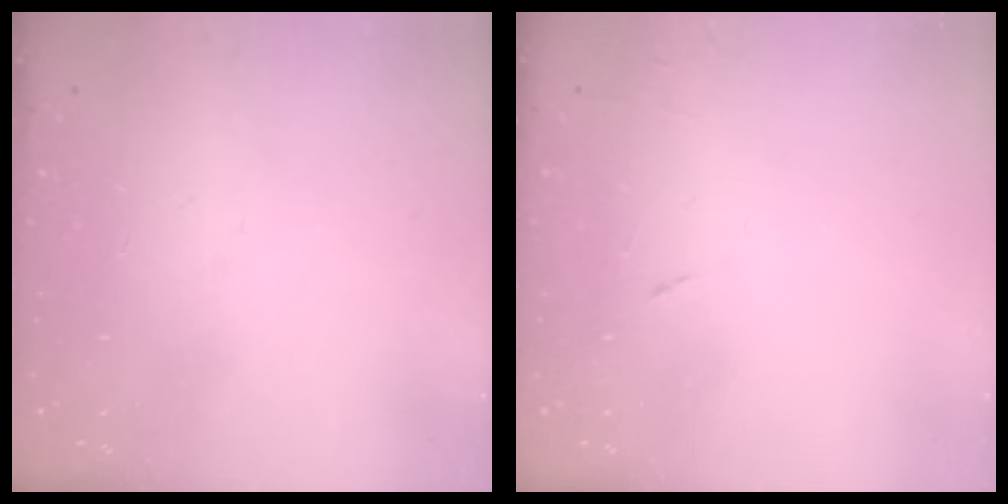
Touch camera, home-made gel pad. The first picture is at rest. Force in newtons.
{"total": 4.6, "press": 4.6, "slide": 0.6}